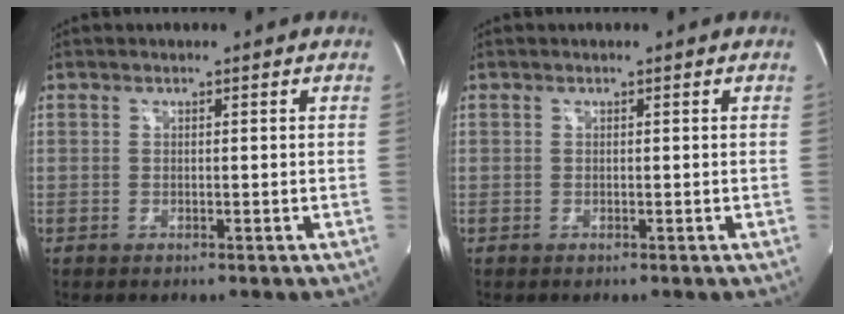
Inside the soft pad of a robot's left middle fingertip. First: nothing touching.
{"total": 0.0}